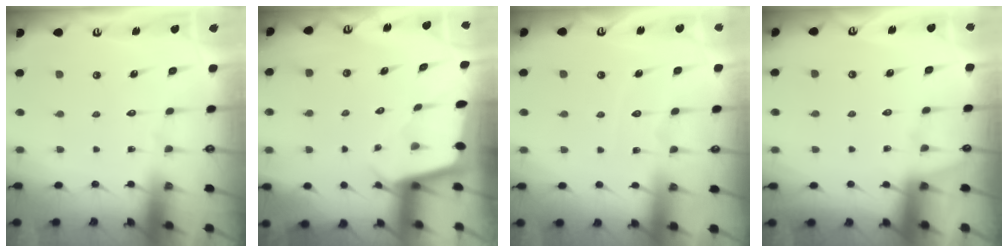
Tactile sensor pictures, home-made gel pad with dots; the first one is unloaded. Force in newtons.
{"total": 2.4, "press": 2.4, "slide": 0.1}
{"total": 4.0, "press": 4.0, "slide": 0.5}
{"total": 2.4, "press": 2.4, "slide": 0.4}